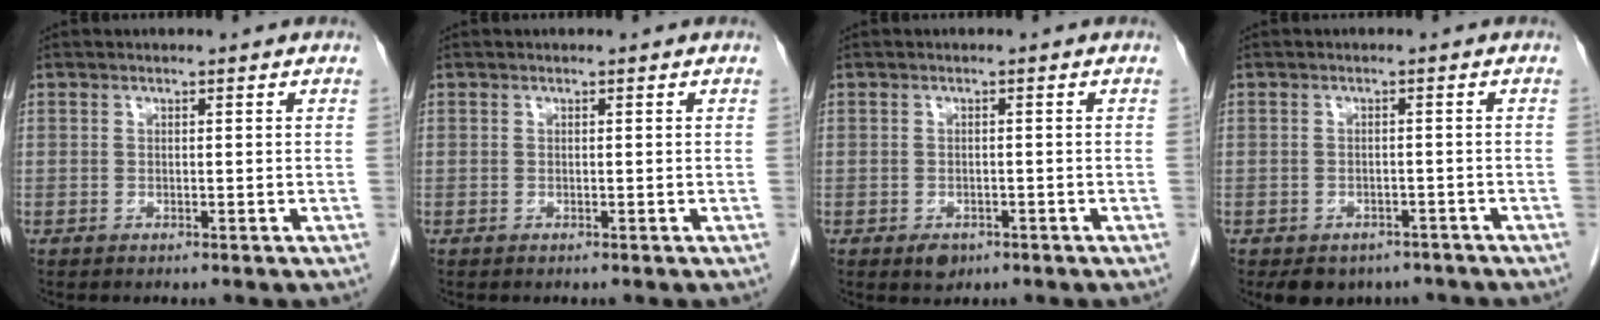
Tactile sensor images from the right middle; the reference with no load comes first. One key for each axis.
{"total": 0.0}
{"total": 2.1, "fx": -1.2, "fy": 1.4, "fz": 1.0, "tx": -0.015, "ty": 0.001, "tz": -0.010}
{"total": 6.5, "fx": -5.1, "fy": 3.8, "fz": 1.6, "tx": -0.013, "ty": 0.006, "tz": -0.063}